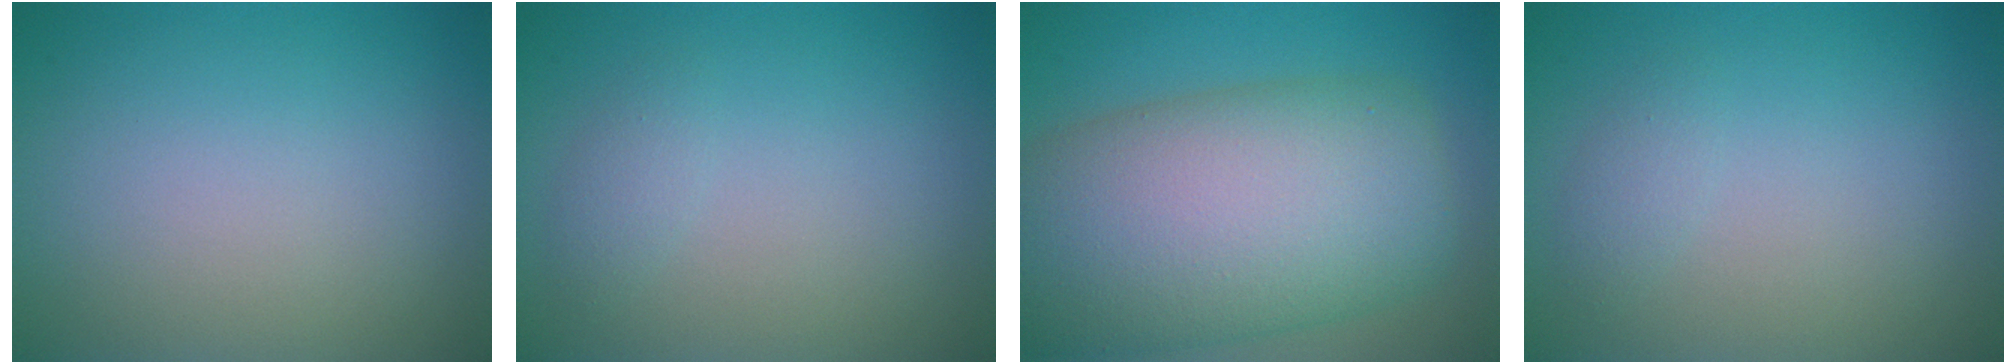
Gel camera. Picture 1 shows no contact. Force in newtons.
{"total": 1.1, "press": 1.1, "slide": 0.1}
{"total": 13.9, "press": 13.9, "slide": 0.4}
{"total": 1.1, "press": 1.1, "slide": 0.1}